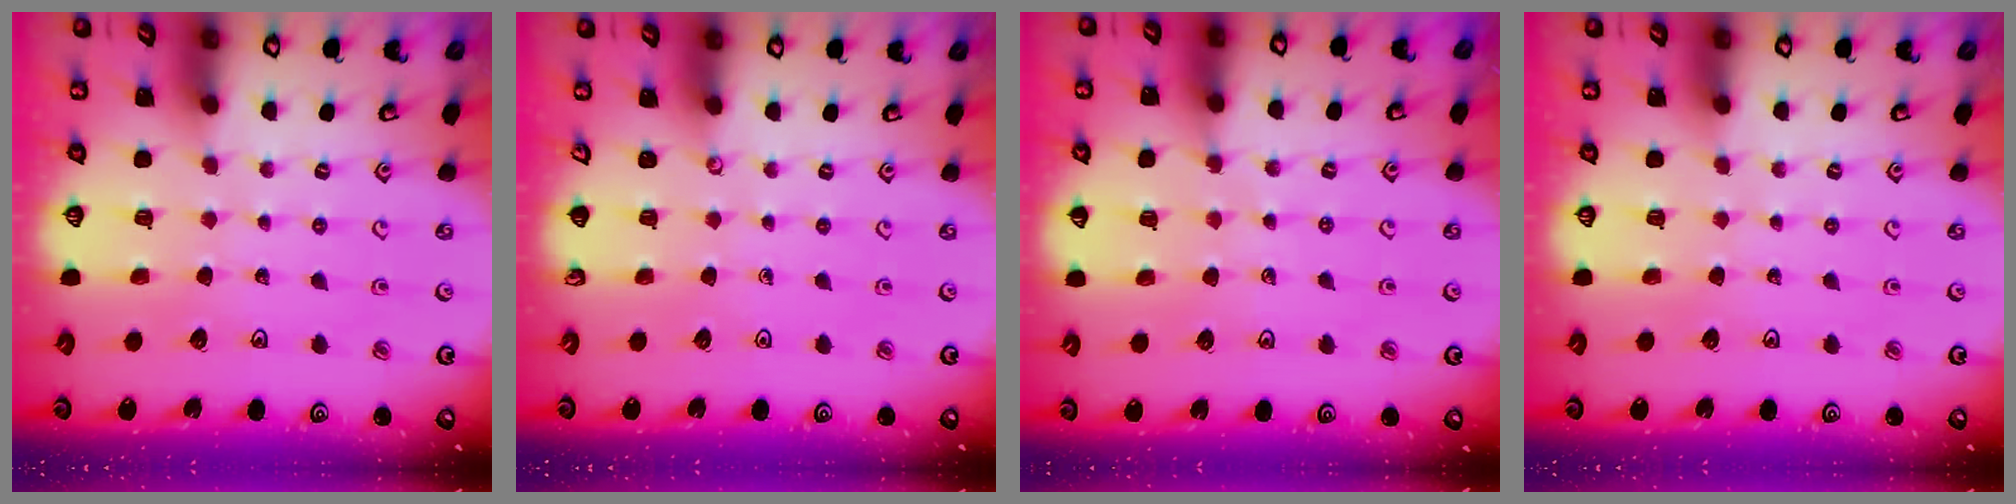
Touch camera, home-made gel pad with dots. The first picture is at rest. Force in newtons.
{"total": 0.0}
{"total": 5.2, "press": 5.2, "slide": 0.9}
{"total": 0.0}